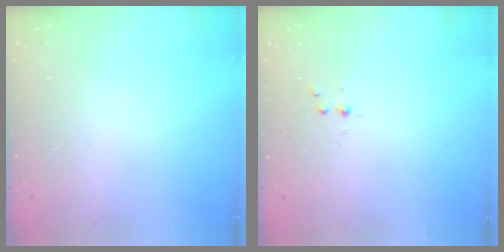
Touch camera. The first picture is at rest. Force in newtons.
{"total": 3.0, "press": 2.6, "slide": 1.5}